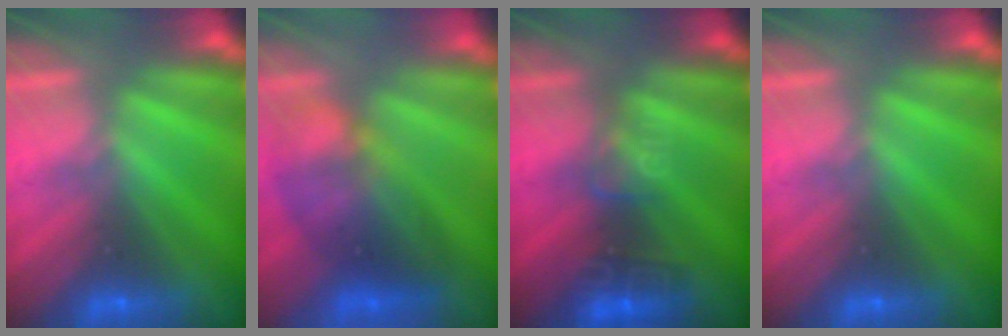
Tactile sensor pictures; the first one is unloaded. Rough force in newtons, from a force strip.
{"total": 7.5}
{"total": 2.7}
{"total": 0.0}